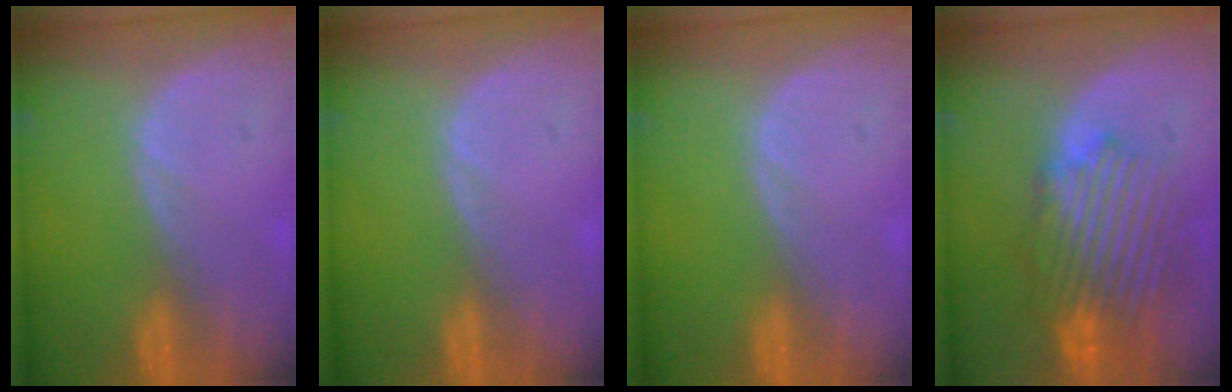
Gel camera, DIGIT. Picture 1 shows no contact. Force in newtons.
{"total": 0.0}
{"total": 0.0}
{"total": 10.2, "press": 9.5, "slide": 3.9}